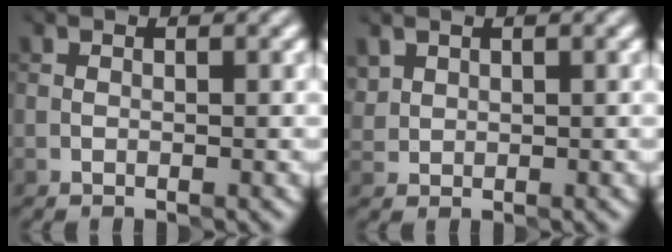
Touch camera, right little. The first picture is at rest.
{"total": 1.5, "force": [0.7, 1.2, 0.5], "torque": [-0.017, 0.000, 0.020]}